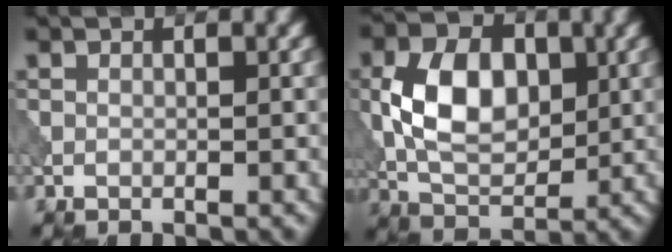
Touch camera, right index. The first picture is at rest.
{"total": 7.3, "force": [0.6, 4.8, 5.5], "torque": [-0.105, 0.001, 0.009]}